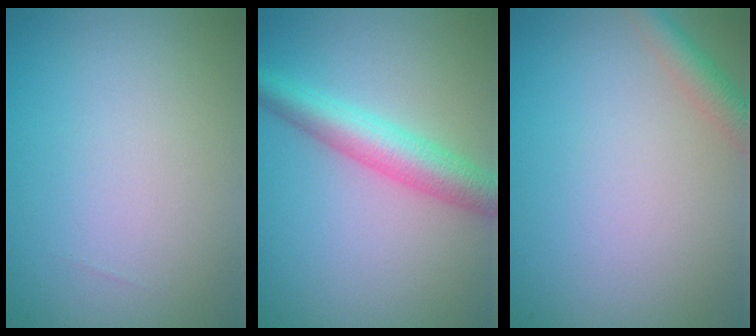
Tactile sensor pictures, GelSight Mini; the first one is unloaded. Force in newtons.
{"total": 4.8, "press": 4.8, "slide": 0.1}
{"total": 2.3, "press": 2.3, "slide": 0.1}